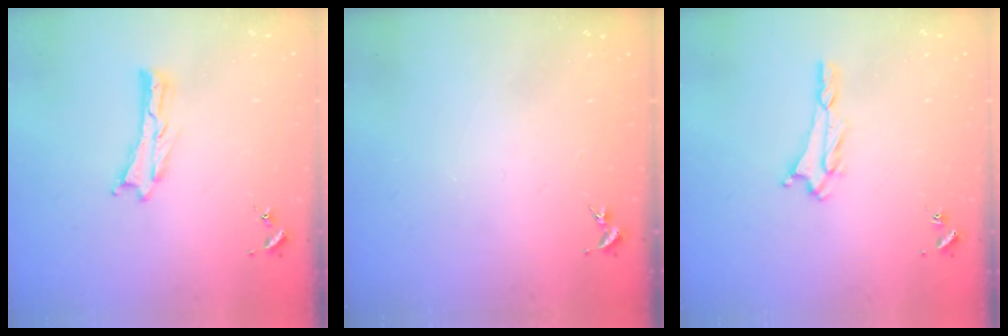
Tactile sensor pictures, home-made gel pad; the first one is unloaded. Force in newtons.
{"total": 0.0}
{"total": 2.7, "press": 2.7, "slide": 0.4}